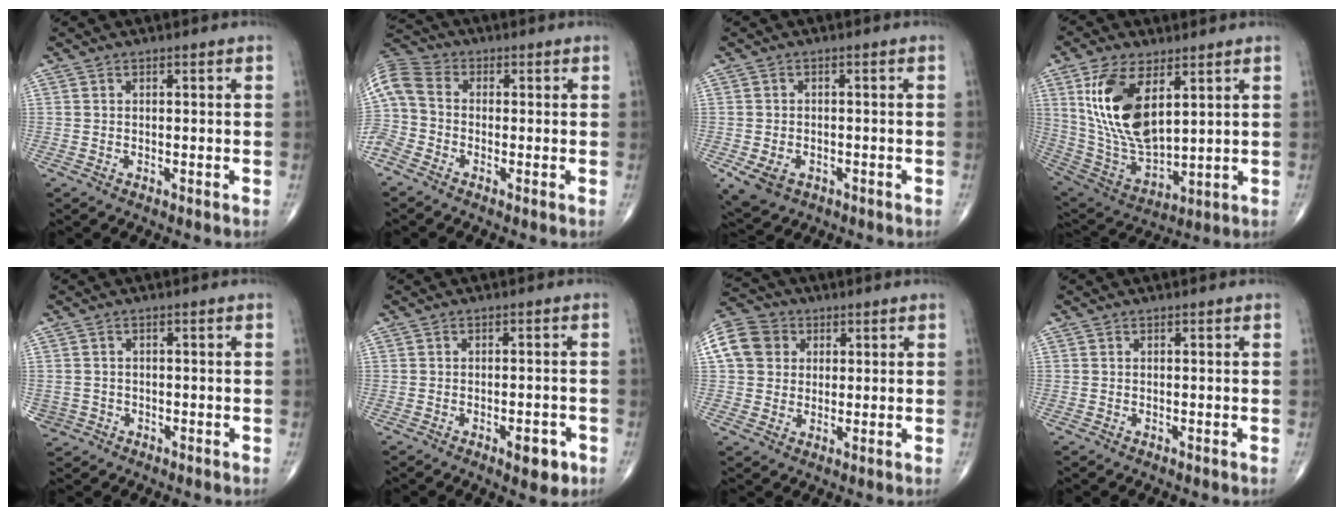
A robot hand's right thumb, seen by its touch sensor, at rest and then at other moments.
{"total": 8.3, "force": [-2.4, 6.4, 4.8], "torque": [-0.112, 0.020, -0.067]}
{"total": 5.4, "force": [-2.3, 3.9, 3.0], "torque": [-0.055, 0.004, -0.028]}
{"total": 17.3, "force": [6.2, 8.4, 13.8], "torque": [-0.258, -0.027, 0.132]}
{"total": 2.3, "force": [-0.8, 2.1, -0.1], "torque": [0.010, 0.009, -0.015]}
{"total": 4.7, "force": [-2.2, 1.9, 3.7], "torque": [-0.033, 0.004, -0.024]}
{"total": 10.3, "force": [2.6, 9.0, 4.3], "torque": [-0.073, 0.014, 0.037]}
{"total": 0.0}